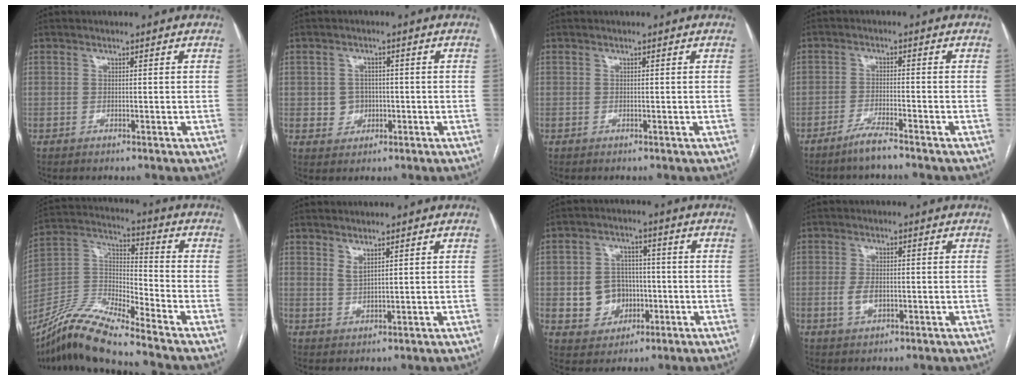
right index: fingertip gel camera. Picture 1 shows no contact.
{"total": 3.3, "force": [-0.4, 3.2, 0.8], "torque": [-0.006, 0.008, 0.000]}
{"total": 0.0}
{"total": 3.6, "force": [-3.1, -0.2, 1.9], "torque": [-0.042, -0.006, -0.063]}
{"total": 13.8, "force": [-12.0, 0.5, 6.7], "torque": [-0.133, 0.008, -0.230]}
{"total": 1.8, "force": [1.3, 0.3, 1.1], "torque": [-0.023, -0.008, 0.032]}
{"total": 8.0, "force": [-1.3, 7.1, 3.4], "torque": [-0.066, 0.018, -0.012]}
{"total": 3.3, "force": [-0.6, 1.9, 2.7], "torque": [-0.054, 0.001, -0.008]}